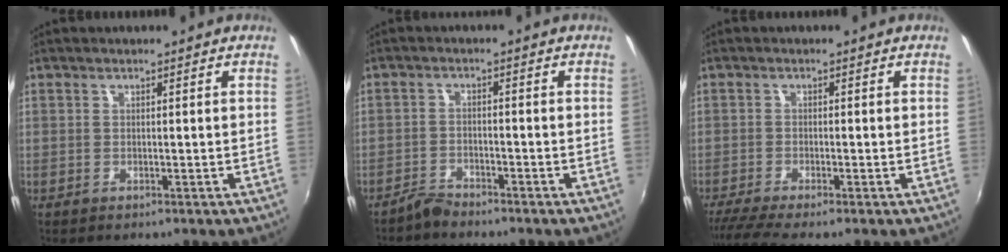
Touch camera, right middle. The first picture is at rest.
{"total": 3.0, "force": [-2.9, 0.6, 0.5], "torque": [-0.018, 0.000, -0.055]}
{"total": 5.7, "force": [-4.7, -0.5, 3.2], "torque": [-0.078, -0.025, -0.086]}